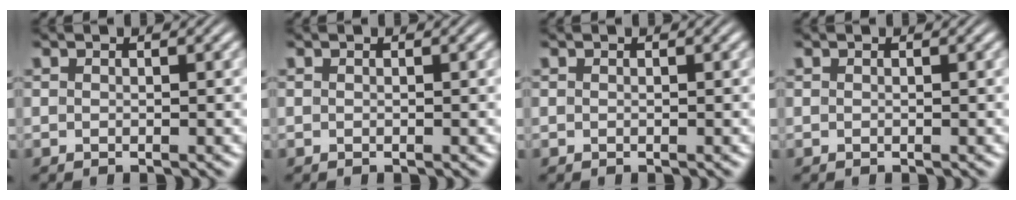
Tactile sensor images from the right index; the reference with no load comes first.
{"total": 0.0}
{"total": 0.0}
{"total": 0.0}